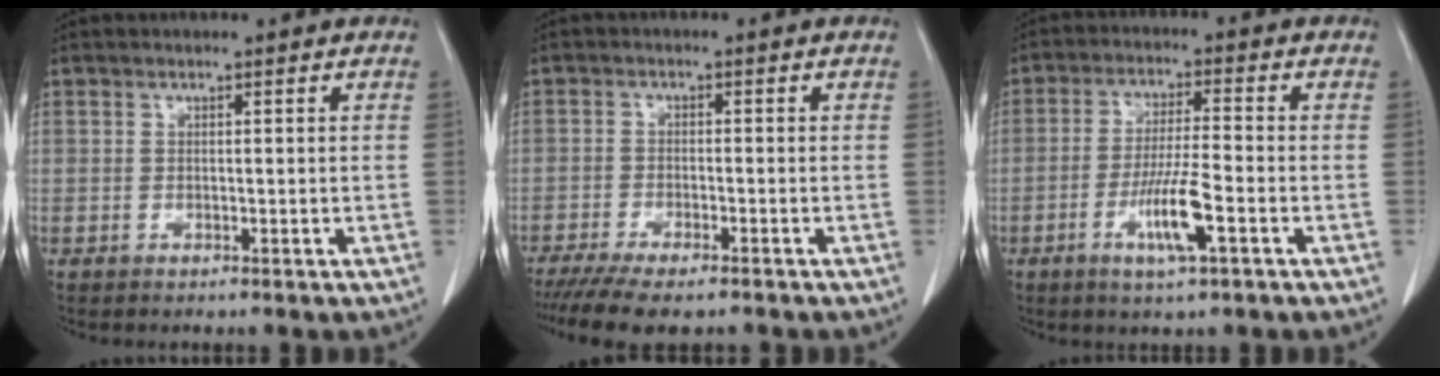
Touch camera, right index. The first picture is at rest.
{"total": 9.1, "force": [-7.3, 2.0, 5.0], "torque": [-0.073, -0.013, -0.114]}
{"total": 7.7, "force": [-3.2, 0.3, 7.0], "torque": [-0.134, -0.009, -0.058]}